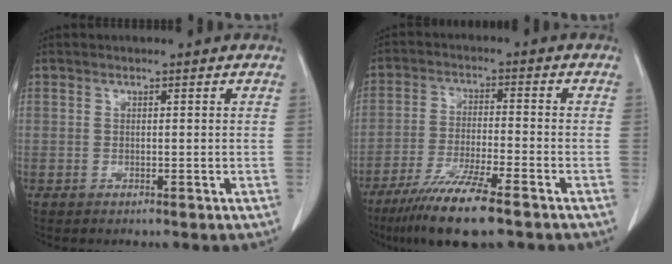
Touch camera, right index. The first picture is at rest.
{"total": 11.0, "force": [-7.6, 0.7, 7.9], "torque": [-0.143, -0.030, -0.132]}